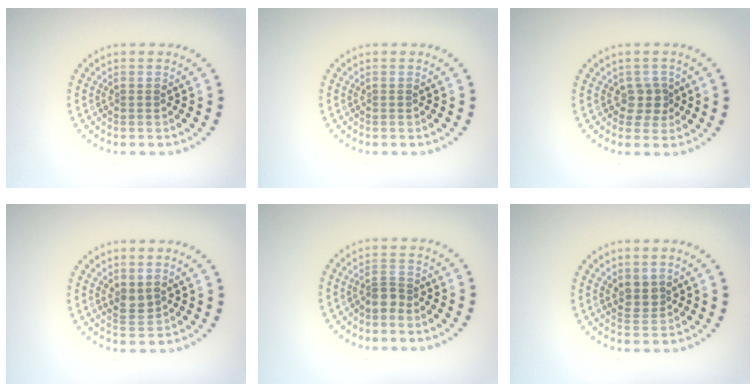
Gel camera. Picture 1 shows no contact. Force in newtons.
{"total": 0.0}
{"total": 1.9, "press": 1.5, "slide": 1.1}
{"total": 1.6, "press": 1.5, "slide": 0.5}
{"total": 1.5, "press": 1.1, "slide": 1.0}
{"total": 2.0, "press": 1.8, "slide": 0.8}